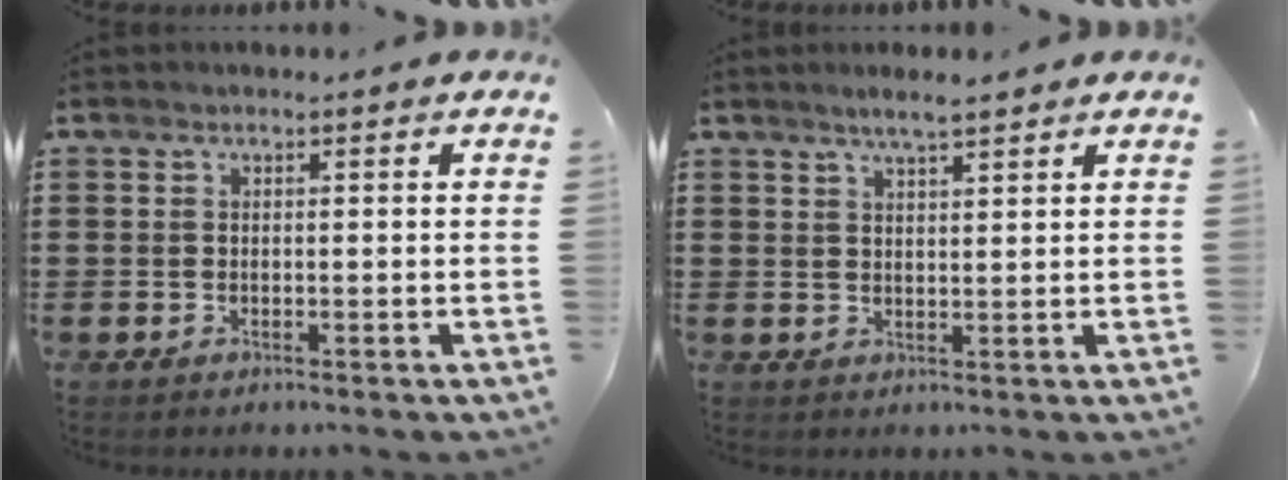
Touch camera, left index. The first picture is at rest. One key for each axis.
{"total": 2.9, "fx": 2.4, "fy": 0.3, "fz": 1.6, "tx": -0.035, "ty": 0.003, "tz": 0.042}